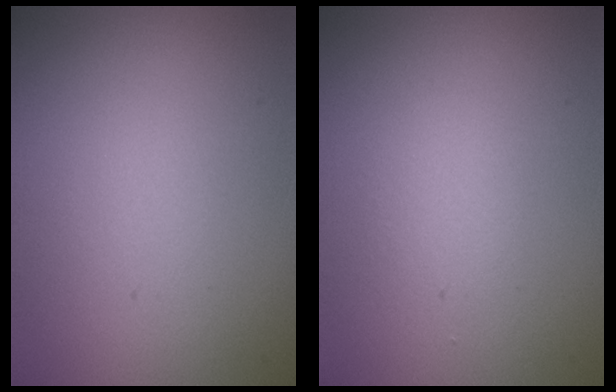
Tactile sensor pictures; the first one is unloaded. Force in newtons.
{"total": 1.0, "press": 1.0, "slide": 0.1}